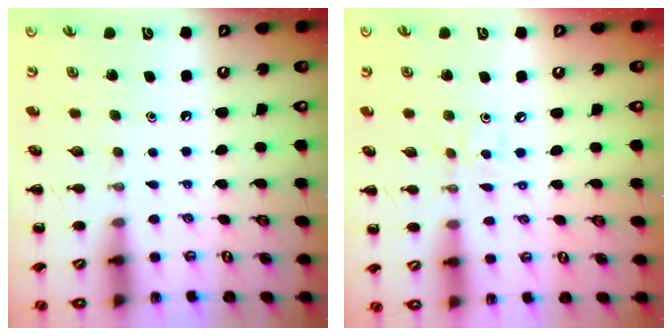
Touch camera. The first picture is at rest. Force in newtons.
{"total": 2.1, "press": 2.0, "slide": 0.6}